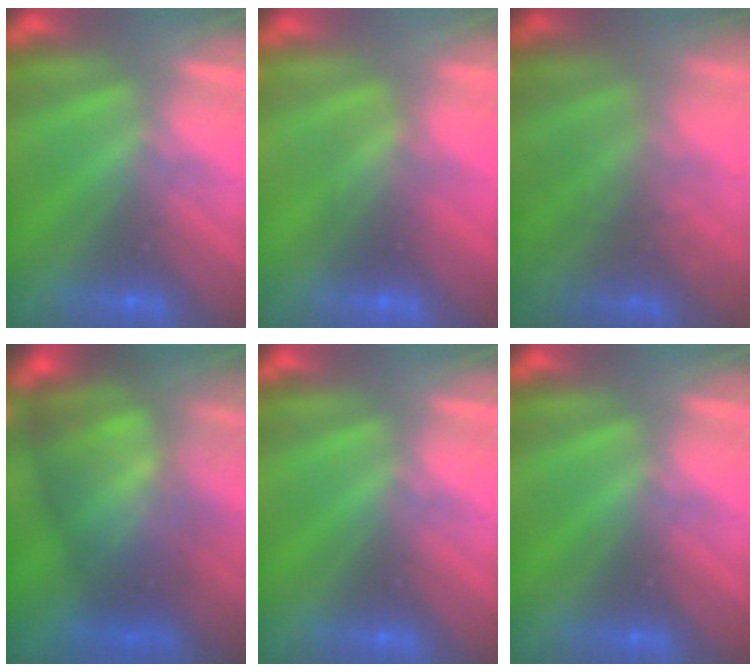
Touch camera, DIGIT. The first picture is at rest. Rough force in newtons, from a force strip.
{"total": 2.7}
{"total": 8.2}
{"total": 7.9}
{"total": 0.0}
{"total": 0.0}